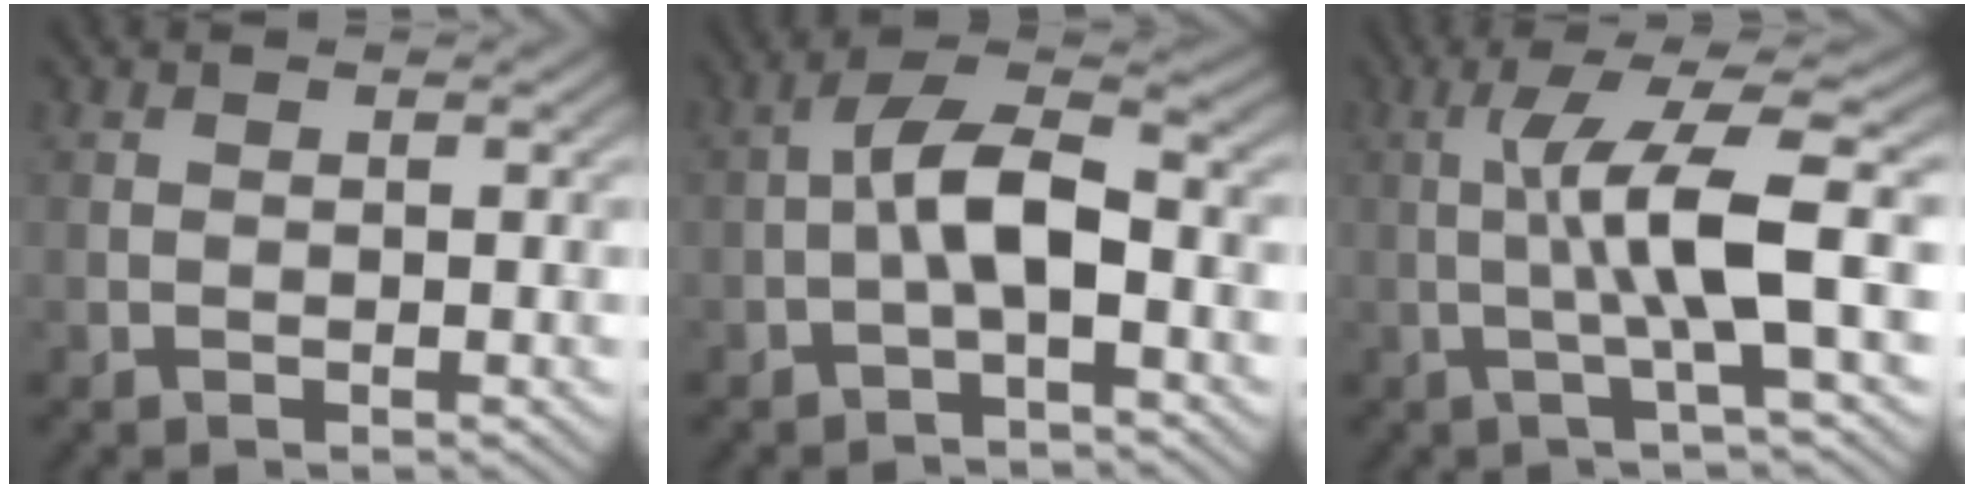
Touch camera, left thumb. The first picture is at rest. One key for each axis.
{"total": 6.6, "fx": -1.5, "fy": 2.5, "fz": 6.0, "tx": -0.107, "ty": 0.018, "tz": -0.038}
{"total": 8.7, "fx": -0.2, "fy": 1.2, "fz": 8.7, "tx": -0.148, "ty": 0.015, "tz": -0.007}